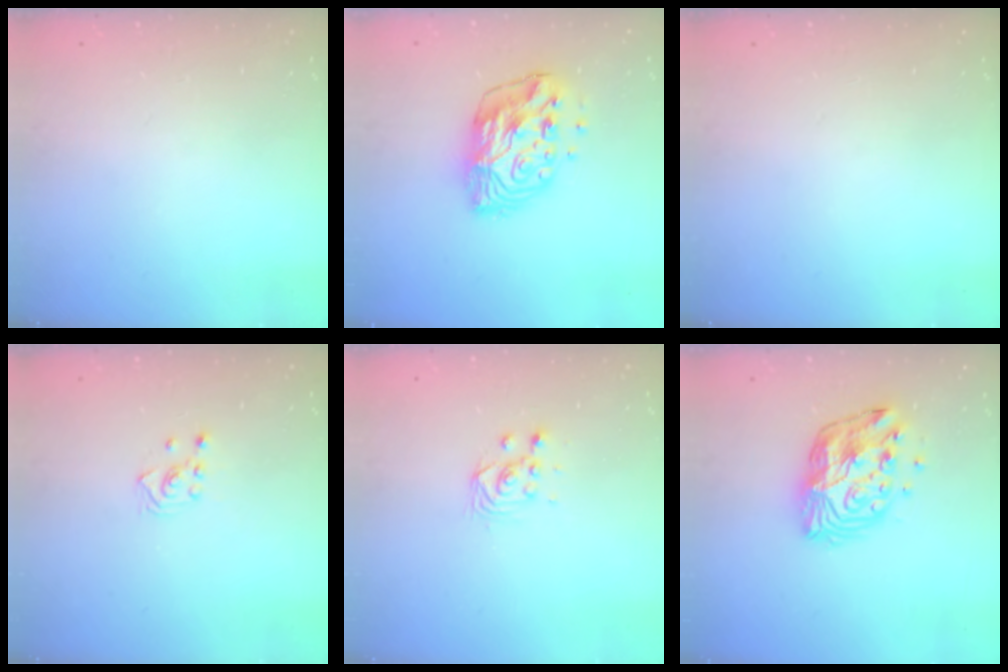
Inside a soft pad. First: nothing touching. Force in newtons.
{"total": 13.2, "press": 13.2, "slide": 1.1}
{"total": 0.0}
{"total": 2.6, "press": 2.4, "slide": 0.9}
{"total": 3.0, "press": 3.0, "slide": 0.1}
{"total": 12.9, "press": 12.9, "slide": 0.9}